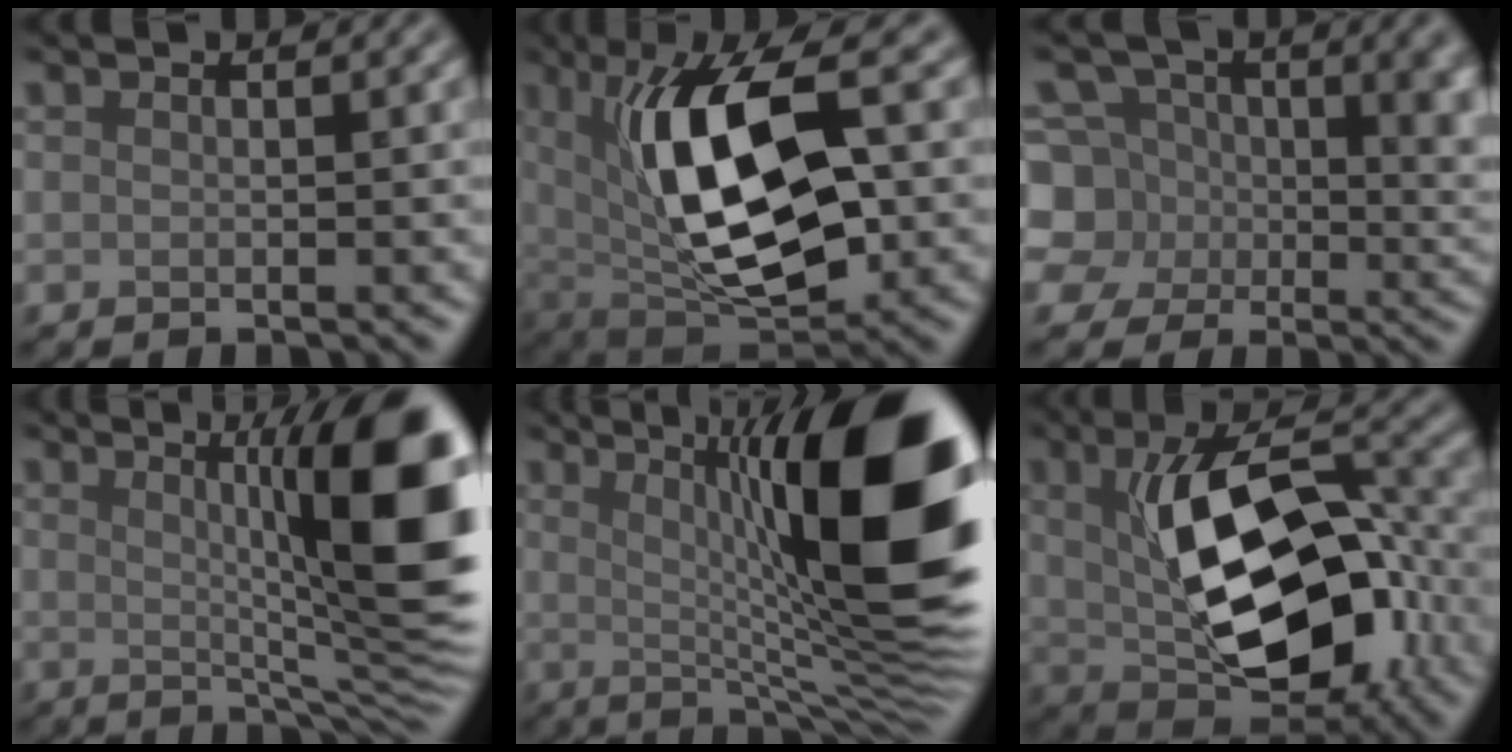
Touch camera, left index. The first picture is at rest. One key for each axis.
{"total": 12.3, "fx": 2.1, "fy": 5.3, "fz": 10.9, "tx": -0.185, "ty": 0.003, "tz": 0.033}
{"total": 11.0, "fx": 1.6, "fy": 9.1, "fz": 6.0, "tx": -0.100, "ty": 0.004, "tz": 0.002}
{"total": 13.9, "fx": 2.3, "fy": 3.1, "fz": 13.4, "tx": -0.146, "ty": 0.000, "tz": 0.037}
{"total": 17.4, "fx": 3.0, "fy": 4.2, "fz": 16.6, "tx": -0.209, "ty": 0.016, "tz": 0.049}
{"total": 12.4, "fx": -0.2, "fy": 6.3, "fz": 10.7, "tx": -0.173, "ty": 0.000, "tz": 0.002}